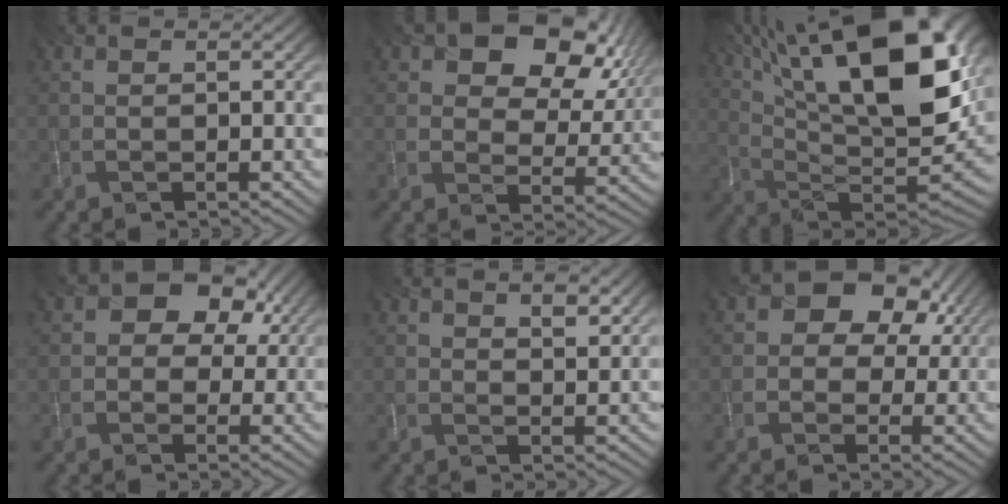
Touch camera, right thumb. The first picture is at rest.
{"total": 13.1, "force": [6.0, 8.3, 8.1], "torque": [-0.117, 0.002, 0.089]}
{"total": 21.8, "force": [11.0, 8.0, 17.1], "torque": [-0.291, 0.039, 0.174]}
{"total": 9.4, "force": [3.1, 7.3, 5.1], "torque": [-0.075, 0.029, 0.027]}
{"total": 3.0, "force": [1.9, 1.2, 2.0], "torque": [-0.036, -0.002, 0.035]}
{"total": 10.7, "force": [3.5, 8.3, 5.9], "torque": [-0.098, 0.028, 0.041]}